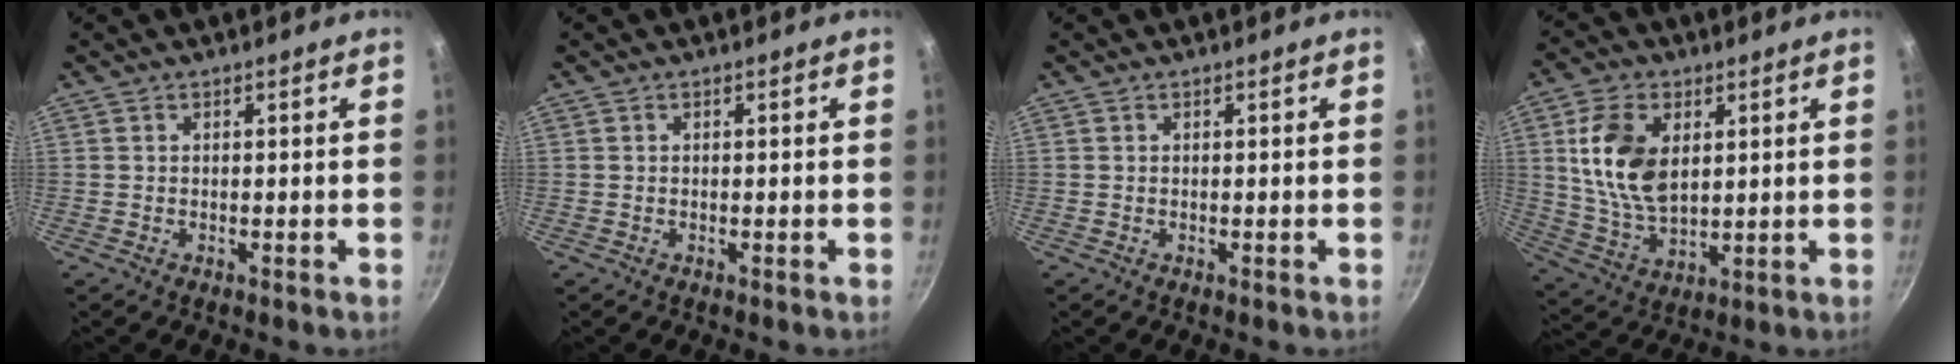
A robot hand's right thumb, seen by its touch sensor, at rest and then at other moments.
{"total": 0.0}
{"total": 0.0}
{"total": 13.5, "force": [3.2, 8.4, 10.1], "torque": [-0.178, -0.018, 0.071]}